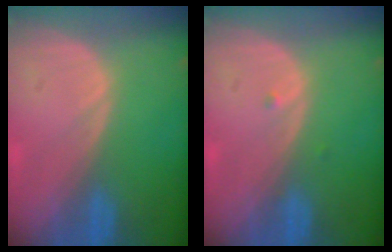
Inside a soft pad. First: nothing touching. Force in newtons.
{"total": 0.6, "press": 0.5, "slide": 0.3}